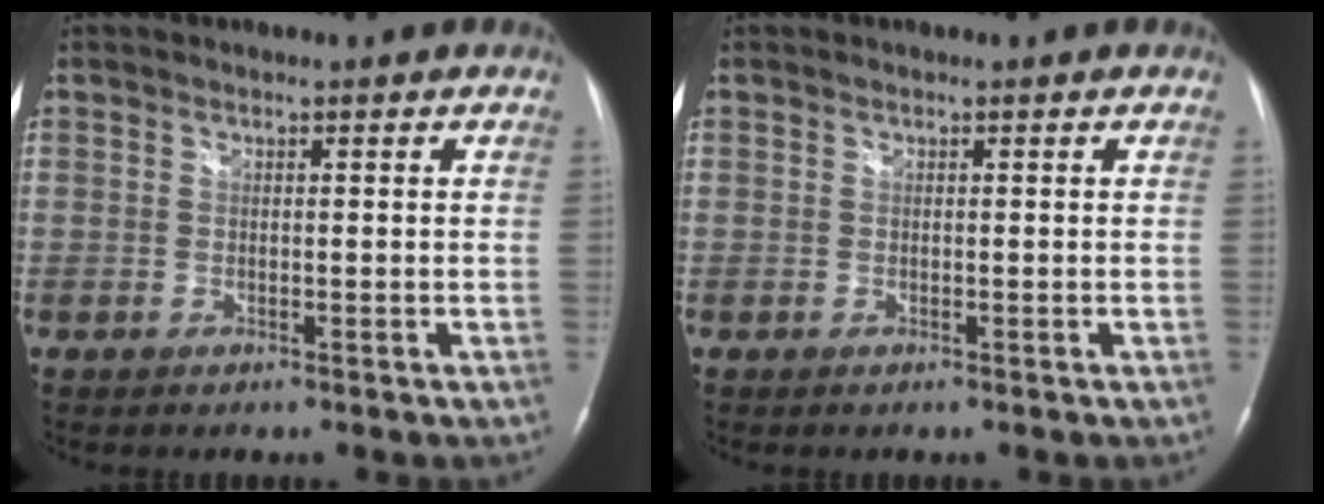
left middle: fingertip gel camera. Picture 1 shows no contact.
{"total": 0.0}